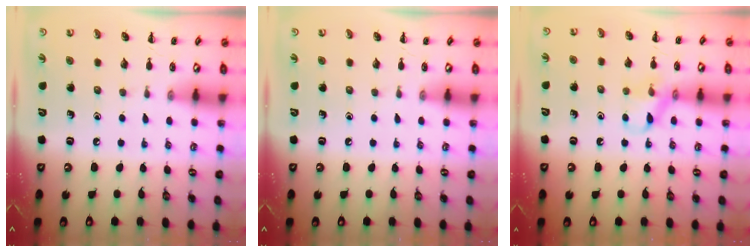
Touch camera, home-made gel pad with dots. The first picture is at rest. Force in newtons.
{"total": 0.0}
{"total": 9.3, "press": 9.2, "slide": 1.0}